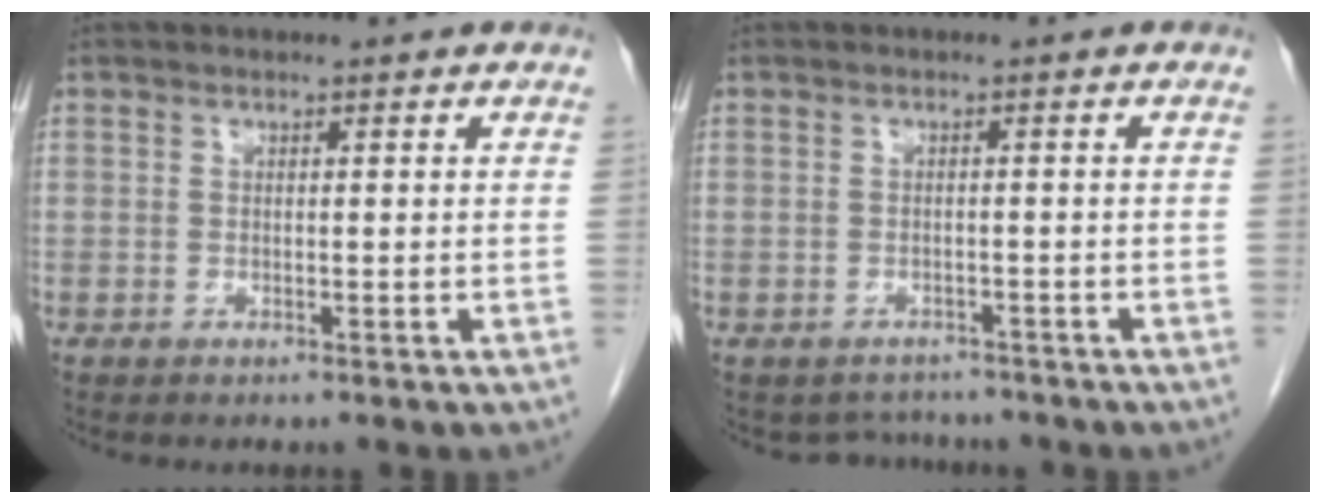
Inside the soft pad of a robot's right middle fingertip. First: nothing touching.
{"total": 3.7, "force": [-3.2, 1.7, -0.2], "torque": [0.003, 0.006, -0.045]}